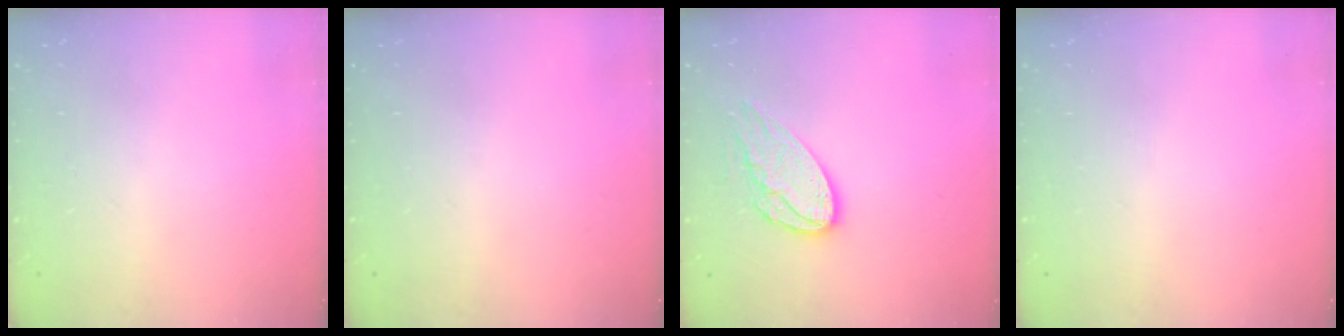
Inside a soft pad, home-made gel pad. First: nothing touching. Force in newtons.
{"total": 0.0}
{"total": 10.9, "press": 10.9, "slide": 0.6}
{"total": 0.0}